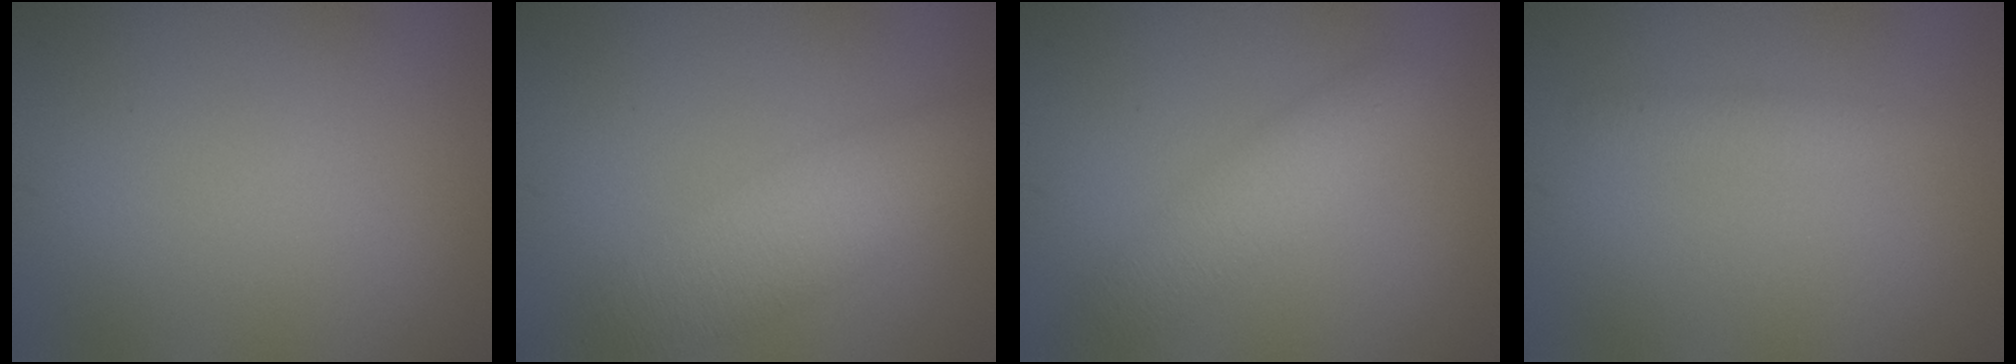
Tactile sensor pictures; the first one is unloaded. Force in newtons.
{"total": 6.7, "press": 6.7, "slide": 0.2}
{"total": 3.6, "press": 3.6, "slide": 0.1}
{"total": 1.3, "press": 1.3, "slide": 0.0}